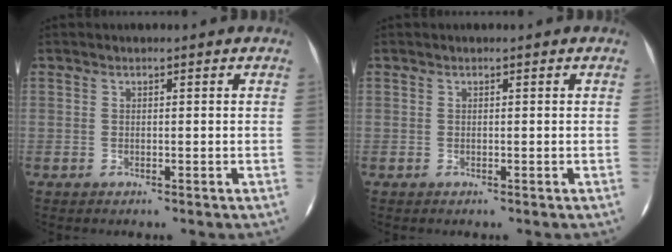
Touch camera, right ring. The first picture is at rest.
{"total": 0.0}